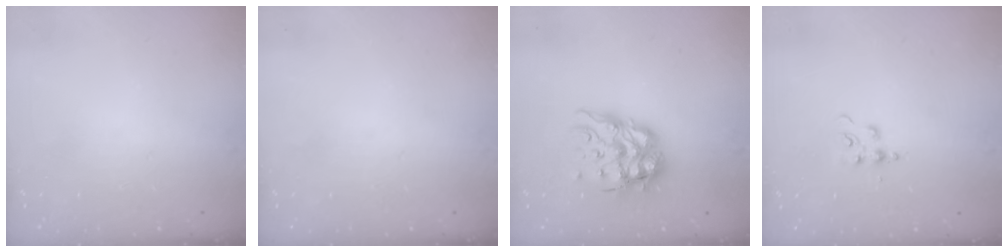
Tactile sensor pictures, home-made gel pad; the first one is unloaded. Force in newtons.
{"total": 0.0}
{"total": 12.6, "press": 12.5, "slide": 1.4}
{"total": 4.8, "press": 4.8, "slide": 0.5}